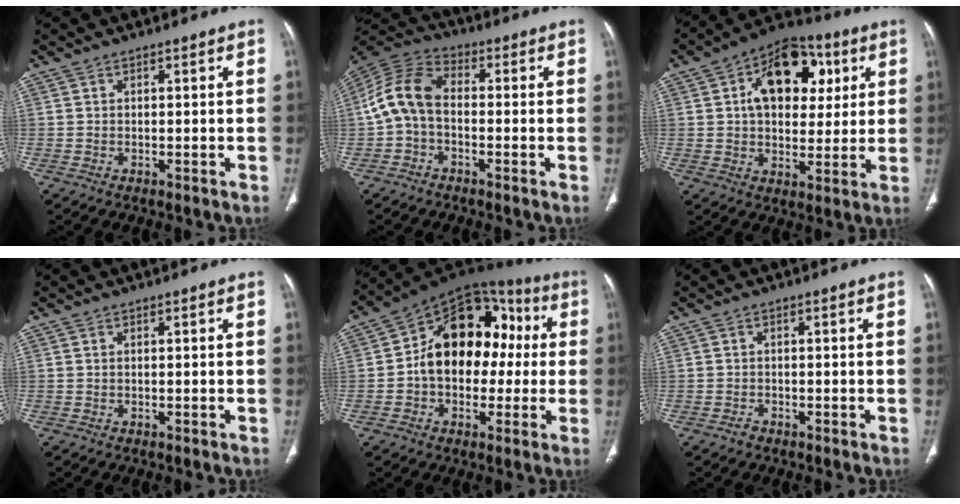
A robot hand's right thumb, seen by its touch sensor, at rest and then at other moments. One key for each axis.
{"total": 9.4, "fx": -1.0, "fy": 6.1, "fz": 7.0, "tx": -0.141, "ty": 0.030, "tz": -0.035}
{"total": 16.9, "fx": 4.9, "fy": 11.0, "fz": 11.8, "tx": -0.128, "ty": 0.005, "tz": 0.073}
{"total": 0.0}
{"total": 19.1, "fx": 0.4, "fy": 13.3, "fz": 13.8, "tx": -0.157, "ty": 0.056, "tz": -0.005}
{"total": 0.9, "fx": -0.7, "fy": 0.6, "fz": 0.2, "tx": -0.006, "ty": 0.001, "tz": -0.015}